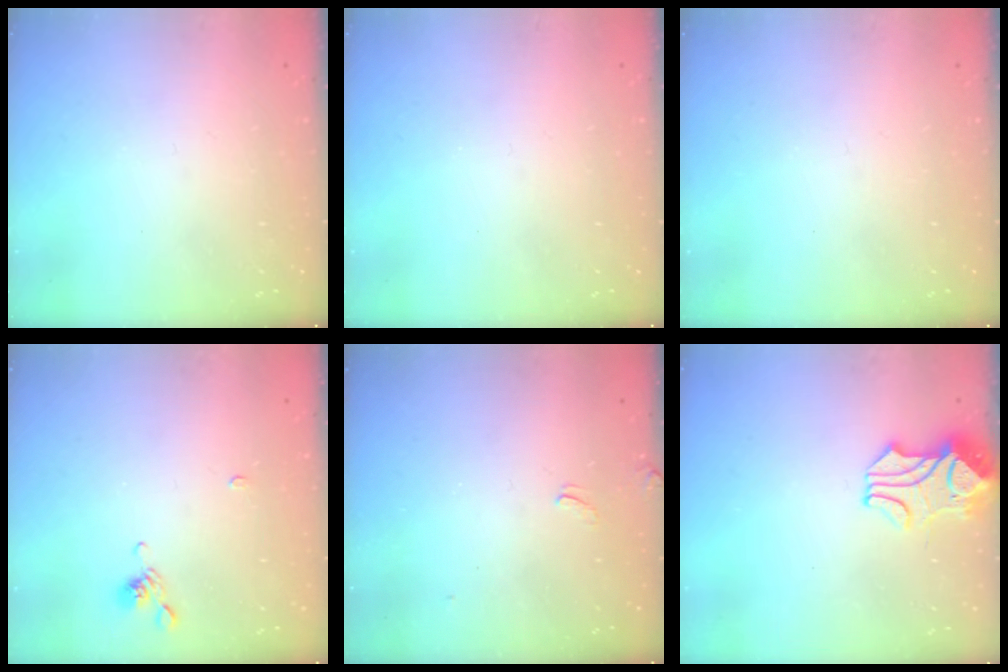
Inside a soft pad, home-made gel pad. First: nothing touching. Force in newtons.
{"total": 0.0}
{"total": 0.0}
{"total": 4.4, "press": 4.4, "slide": 0.3}
{"total": 3.8, "press": 3.8, "slide": 0.3}
{"total": 2.3, "press": 2.0, "slide": 1.2}